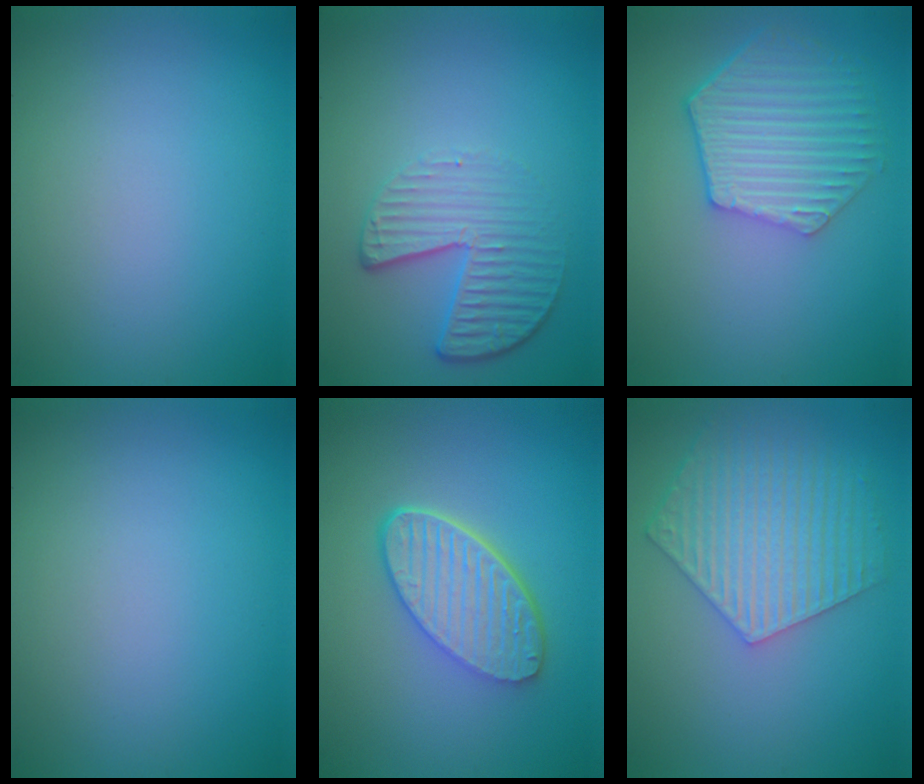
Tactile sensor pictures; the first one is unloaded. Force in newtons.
{"total": 4.4, "press": 3.1, "slide": 3.1}
{"total": 5.8, "press": 4.6, "slide": 3.5}
{"total": 0.0}
{"total": 6.0, "press": 4.5, "slide": 3.9}
{"total": 5.9, "press": 4.6, "slide": 3.6}